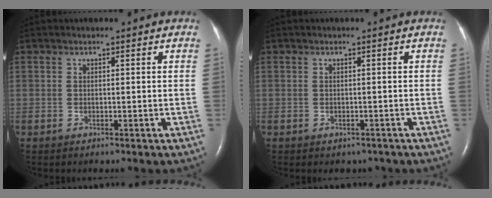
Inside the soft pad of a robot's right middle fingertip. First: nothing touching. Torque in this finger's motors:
{"motor_torque": [0.40, -0.32, 0.07, 0.00]}